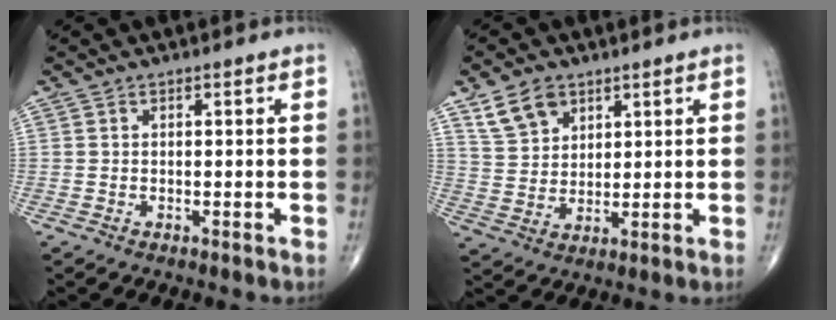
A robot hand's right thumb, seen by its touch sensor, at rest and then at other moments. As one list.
[{"total": 7.4, "force": [4.5, 4.8, 3.3], "torque": [-0.045, -0.020, 0.093]}]